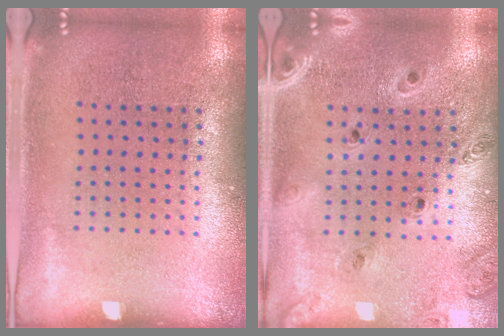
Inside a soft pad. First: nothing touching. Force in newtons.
{"total": 1.3, "press": 1.3, "slide": 0.1}